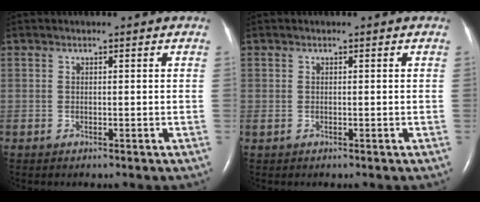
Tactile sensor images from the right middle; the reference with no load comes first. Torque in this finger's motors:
{"motor_torque": [0.32, -0.09, 0.17, 0.03]}